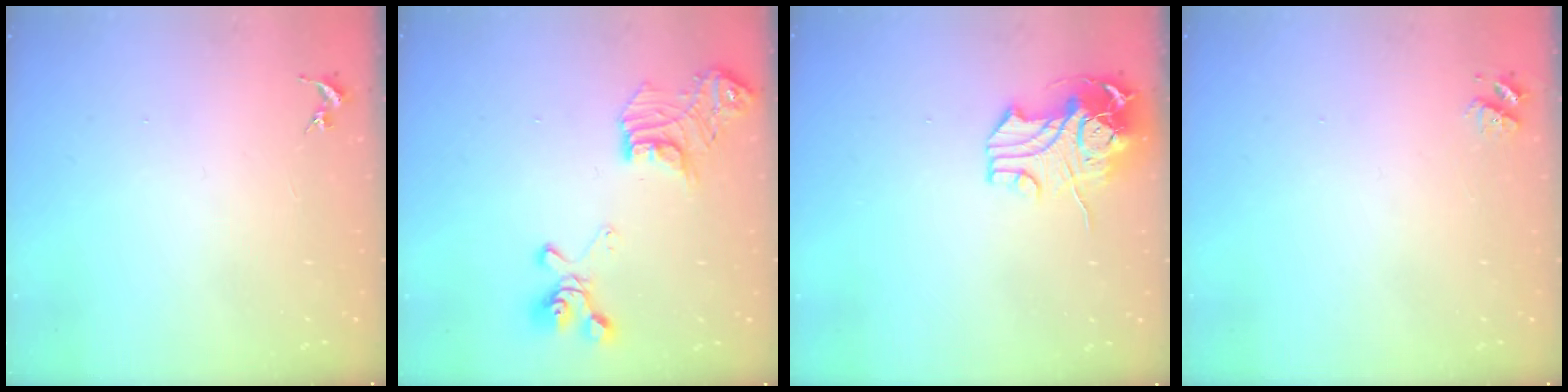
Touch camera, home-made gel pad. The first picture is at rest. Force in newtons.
{"total": 18.7, "press": 18.6, "slide": 1.6}
{"total": 12.2, "press": 12.0, "slide": 2.1}
{"total": 4.7, "press": 4.7, "slide": 0.7}